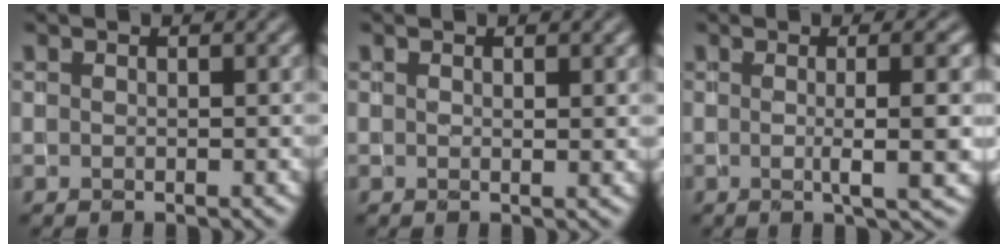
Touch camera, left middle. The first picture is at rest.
{"total": 1.0, "force": [0.5, 0.3, 0.8], "torque": [-0.004, 0.000, 0.009]}
{"total": 5.8, "force": [0.0, 1.3, 5.6], "torque": [-0.070, 0.006, -0.003]}